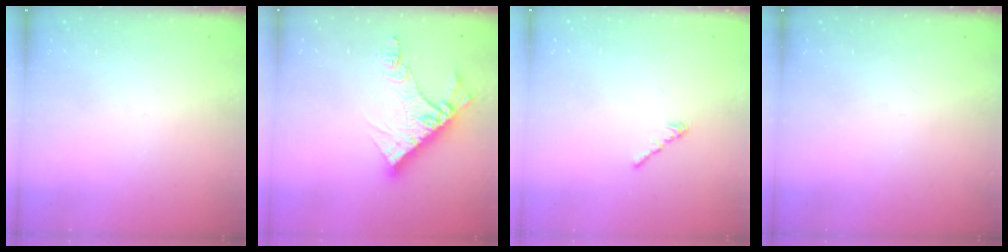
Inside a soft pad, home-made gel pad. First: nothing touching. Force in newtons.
{"total": 12.6, "press": 12.6, "slide": 1.1}
{"total": 0.7, "press": 0.6, "slide": 0.4}
{"total": 0.0}